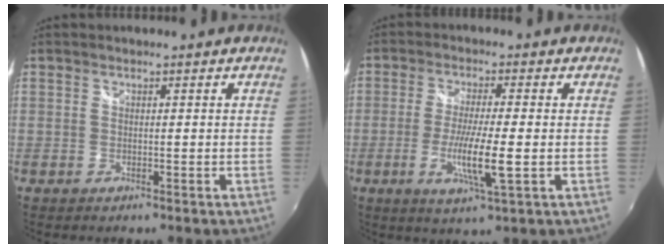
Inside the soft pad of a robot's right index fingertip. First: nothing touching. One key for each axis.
{"total": 7.9, "fx": -2.0, "fy": 0.1, "fz": 7.6, "tx": -0.145, "ty": -0.014, "tz": -0.039}